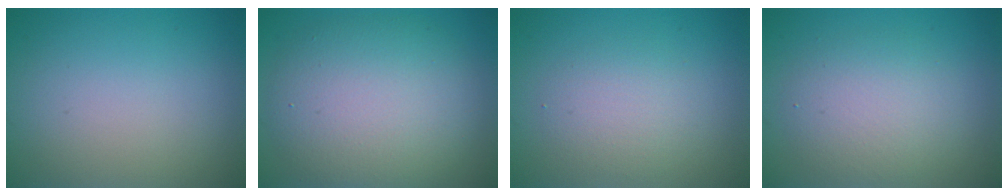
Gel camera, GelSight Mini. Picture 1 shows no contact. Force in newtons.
{"total": 8.2, "press": 8.2, "slide": 0.8}
{"total": 2.6, "press": 2.6, "slide": 0.3}
{"total": 4.0, "press": 4.0, "slide": 0.5}